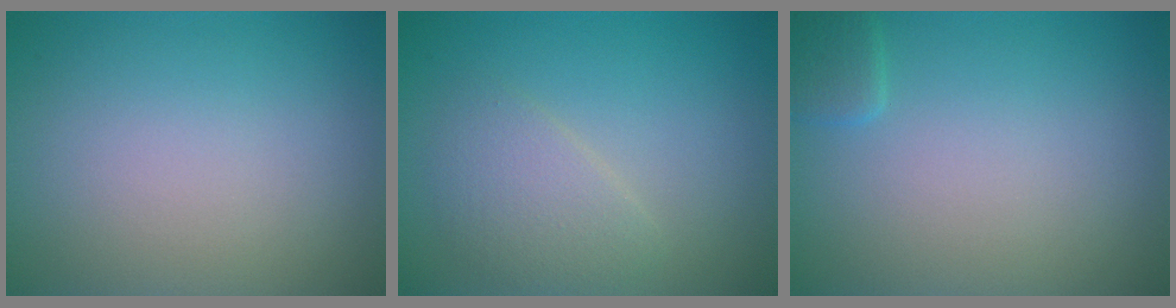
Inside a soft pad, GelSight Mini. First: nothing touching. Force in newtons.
{"total": 2.5, "press": 2.5, "slide": 0.1}
{"total": 1.3, "press": 1.3, "slide": 0.2}